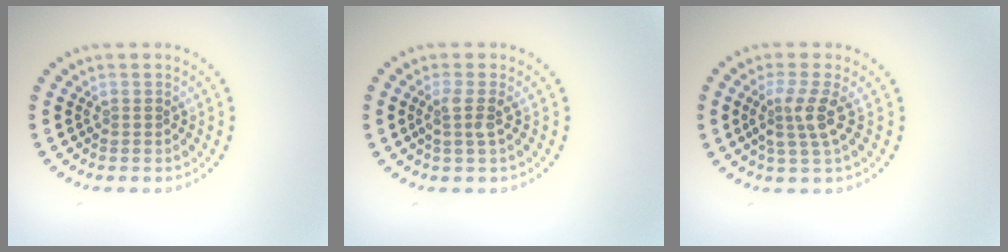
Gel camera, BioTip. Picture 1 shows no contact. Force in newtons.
{"total": 1.8, "press": 1.3, "slide": 1.2}
{"total": 2.8, "press": 2.2, "slide": 1.7}